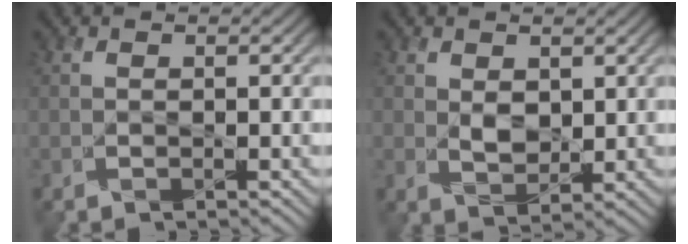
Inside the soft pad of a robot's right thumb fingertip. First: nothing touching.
{"total": 2.7, "force": [1.1, 1.8, 1.7], "torque": [-0.041, -0.004, 0.023]}